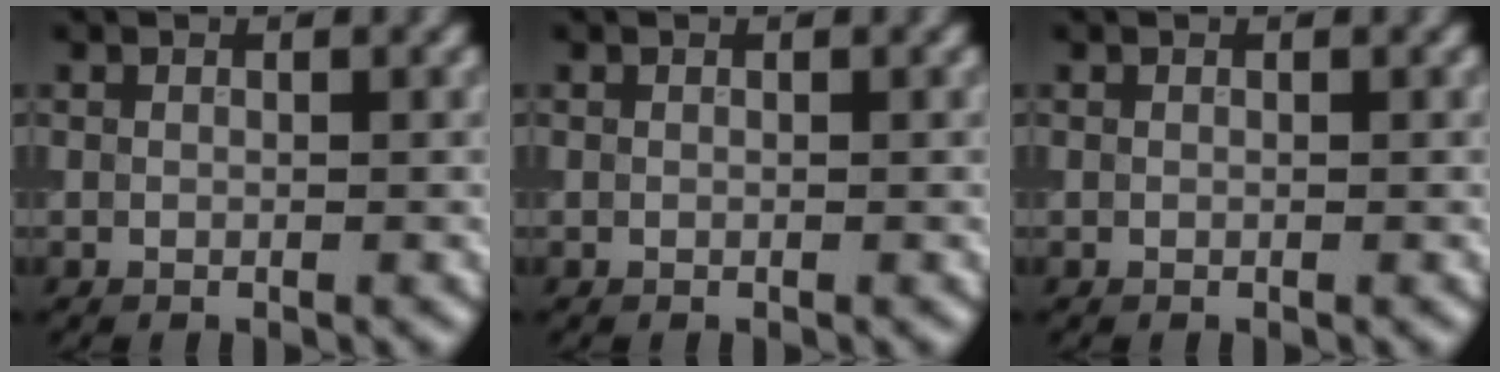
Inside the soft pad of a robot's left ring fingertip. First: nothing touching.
{"total": 0.0}
{"total": 0.0}